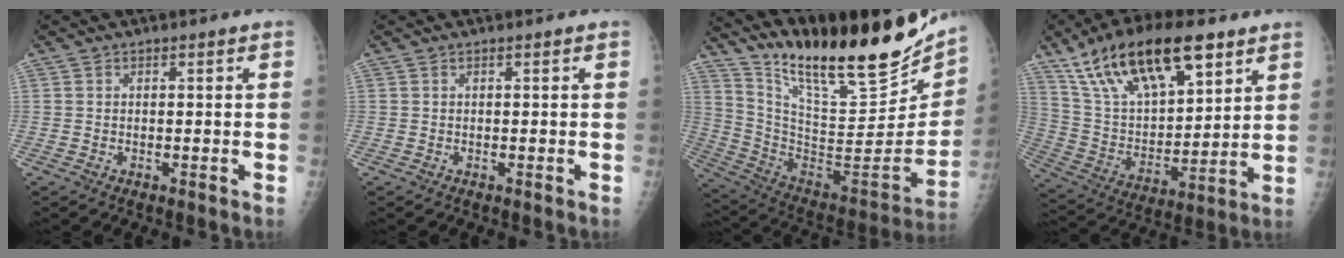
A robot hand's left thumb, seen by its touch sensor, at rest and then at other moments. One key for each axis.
{"total": 0.0}
{"total": 29.4, "fx": 23.1, "fy": 7.1, "fz": 16.6, "tx": -0.237, "ty": -0.119, "tz": 0.365}
{"total": 23.3, "fx": 13.9, "fy": 9.8, "fz": 15.9, "tx": -0.256, "ty": -0.035, "tz": 0.260}